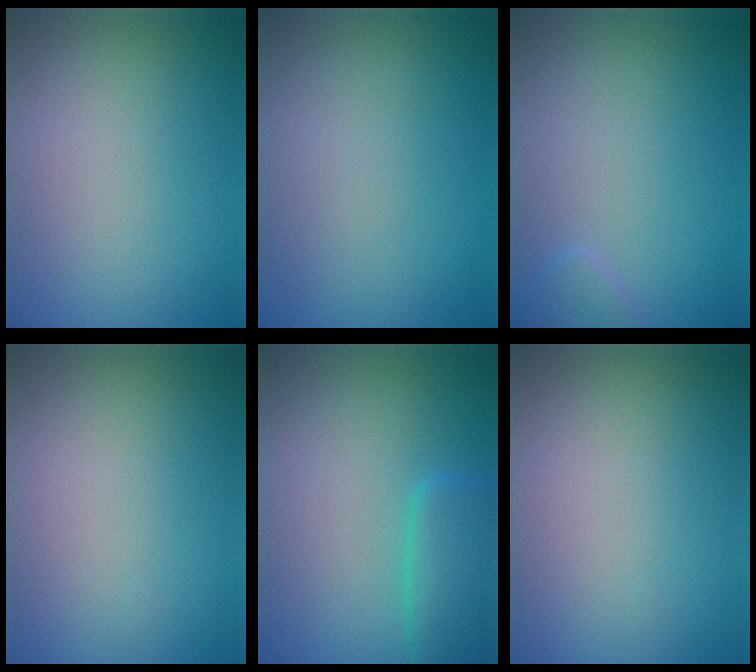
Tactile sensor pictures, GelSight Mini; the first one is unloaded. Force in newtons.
{"total": 0.0}
{"total": 1.1, "press": 1.1, "slide": 0.1}
{"total": 0.0}
{"total": 4.0, "press": 4.0, "slide": 0.1}
{"total": 0.0}